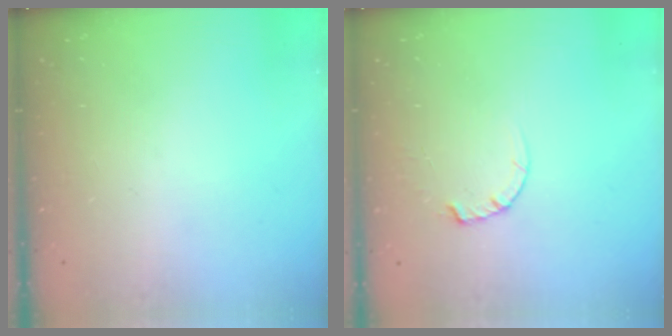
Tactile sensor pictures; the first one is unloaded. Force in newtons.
{"total": 2.4, "press": 2.4, "slide": 0.3}